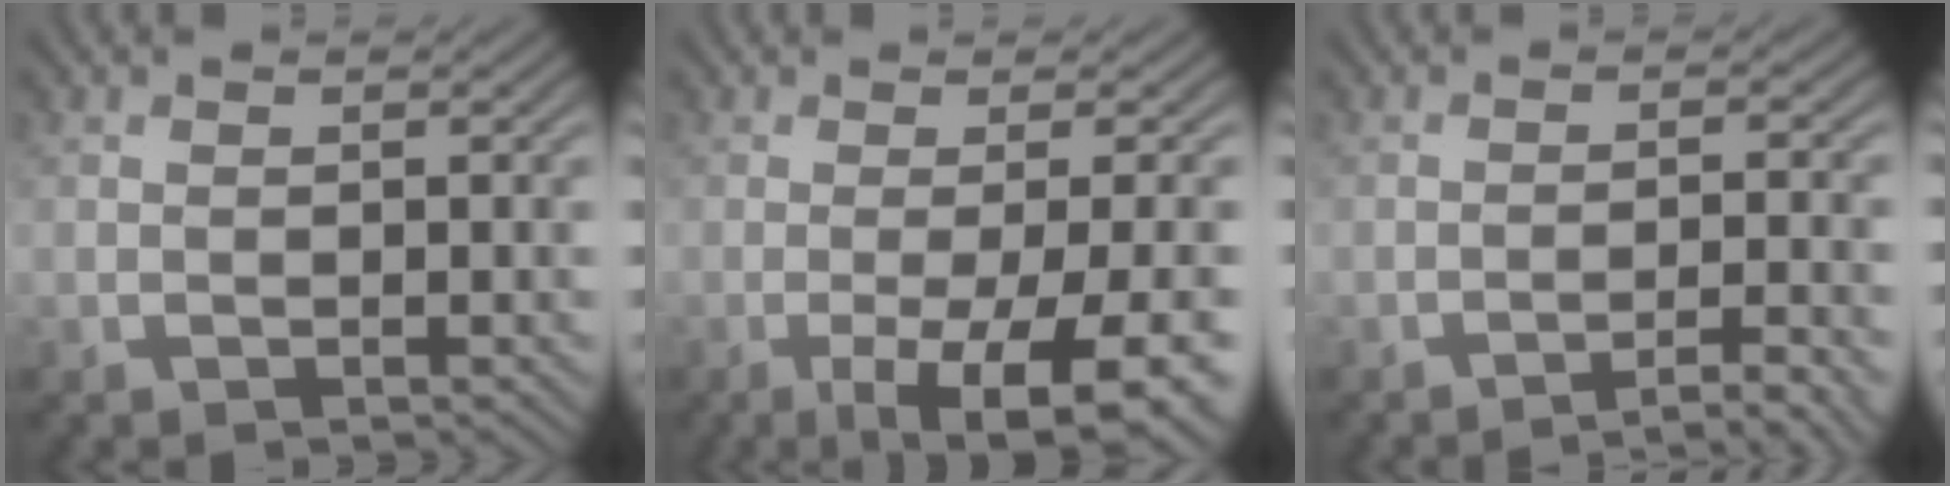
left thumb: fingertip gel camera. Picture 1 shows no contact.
{"total": 11.3, "force": [-4.3, 2.9, 10.0], "torque": [-0.125, -0.002, -0.053]}
{"total": 4.9, "force": [-3.5, 0.6, 3.4], "torque": [-0.047, 0.015, -0.062]}